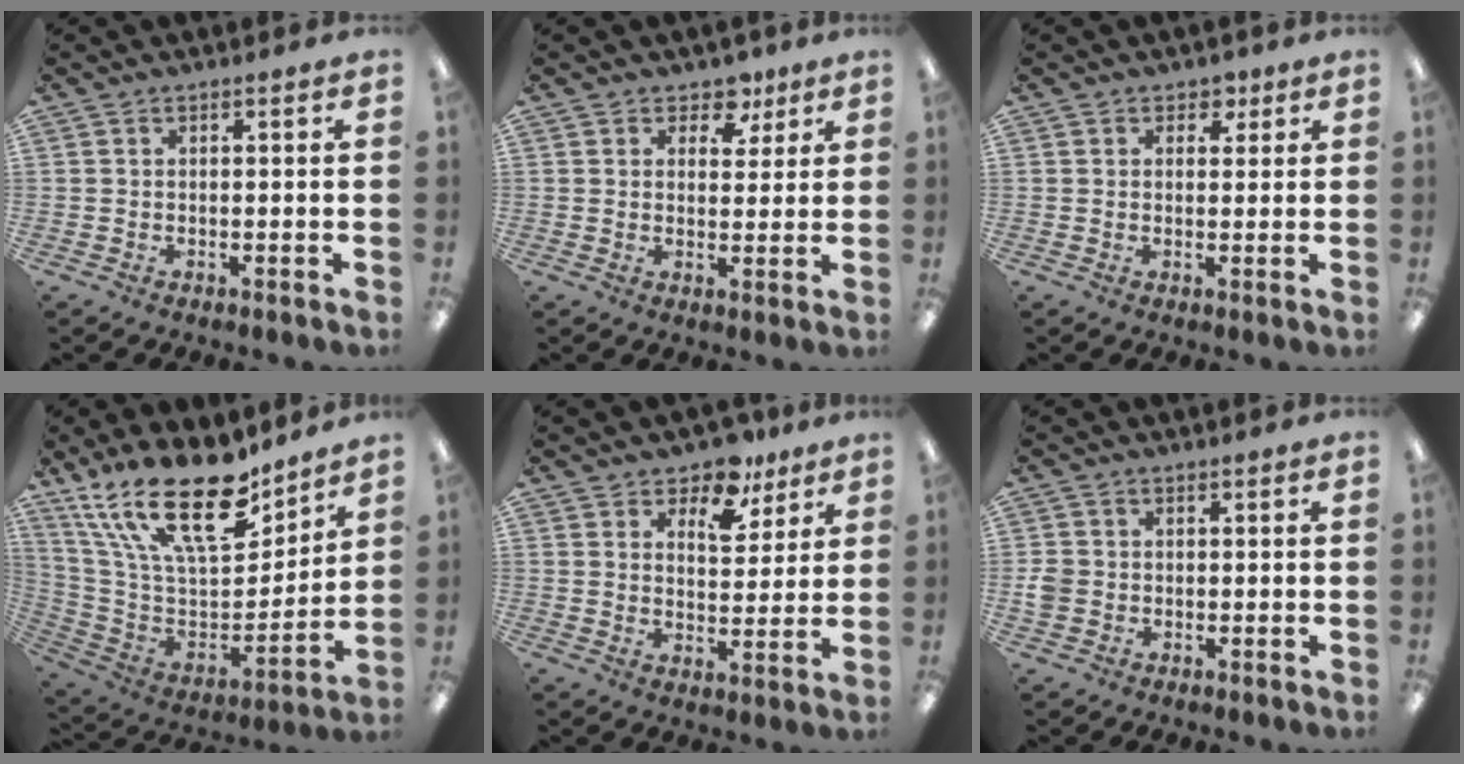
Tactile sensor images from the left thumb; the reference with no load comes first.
{"total": 5.5, "force": [3.5, 3.7, 1.8], "torque": [-0.017, -0.014, 0.060]}
{"total": 2.8, "force": [1.6, 2.2, 0.8], "torque": [-0.001, 0.000, 0.026]}
{"total": 24.5, "force": [16.5, 10.2, 15.0], "torque": [-0.291, -0.109, 0.291]}
{"total": 9.1, "force": [7.0, 4.6, 3.6], "torque": [-0.049, -0.046, 0.122]}
{"total": 3.1, "force": [-0.3, 2.9, 1.0], "torque": [-0.008, 0.002, -0.007]}